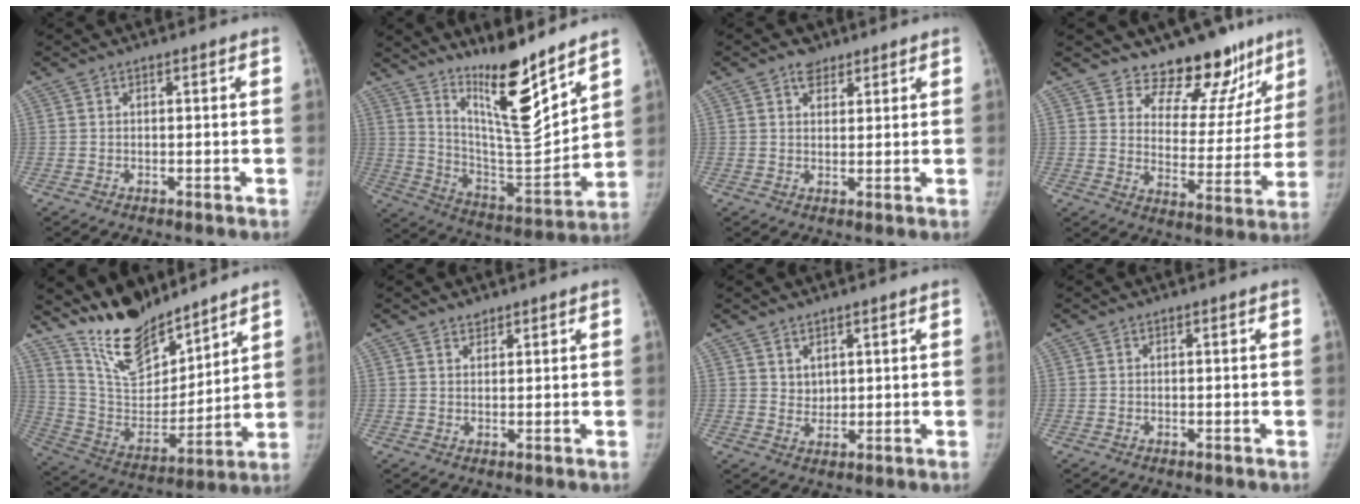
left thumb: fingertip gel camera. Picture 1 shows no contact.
{"total": 17.4, "force": [12.8, 3.2, 11.5], "torque": [-0.148, -0.106, 0.229]}
{"total": 3.2, "force": [2.1, 2.2, 1.1], "torque": [-0.002, -0.012, 0.032]}
{"total": 15.2, "force": [12.5, 7.1, 5.0], "torque": [-0.003, -0.103, 0.167]}
{"total": 17.3, "force": [14.7, 6.0, 6.8], "torque": [-0.081, -0.094, 0.278]}
{"total": 1.7, "force": [1.5, 0.9, 0.3], "torque": [0.005, -0.011, 0.023]}
{"total": 2.8, "force": [1.9, 1.9, 0.8], "torque": [0.003, -0.017, 0.037]}
{"total": 0.0}